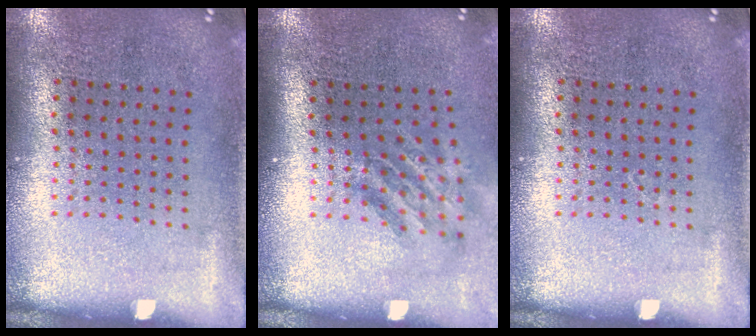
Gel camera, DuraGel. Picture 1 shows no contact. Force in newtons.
{"total": 1.9, "press": 1.3, "slide": 1.3}
{"total": 0.0}